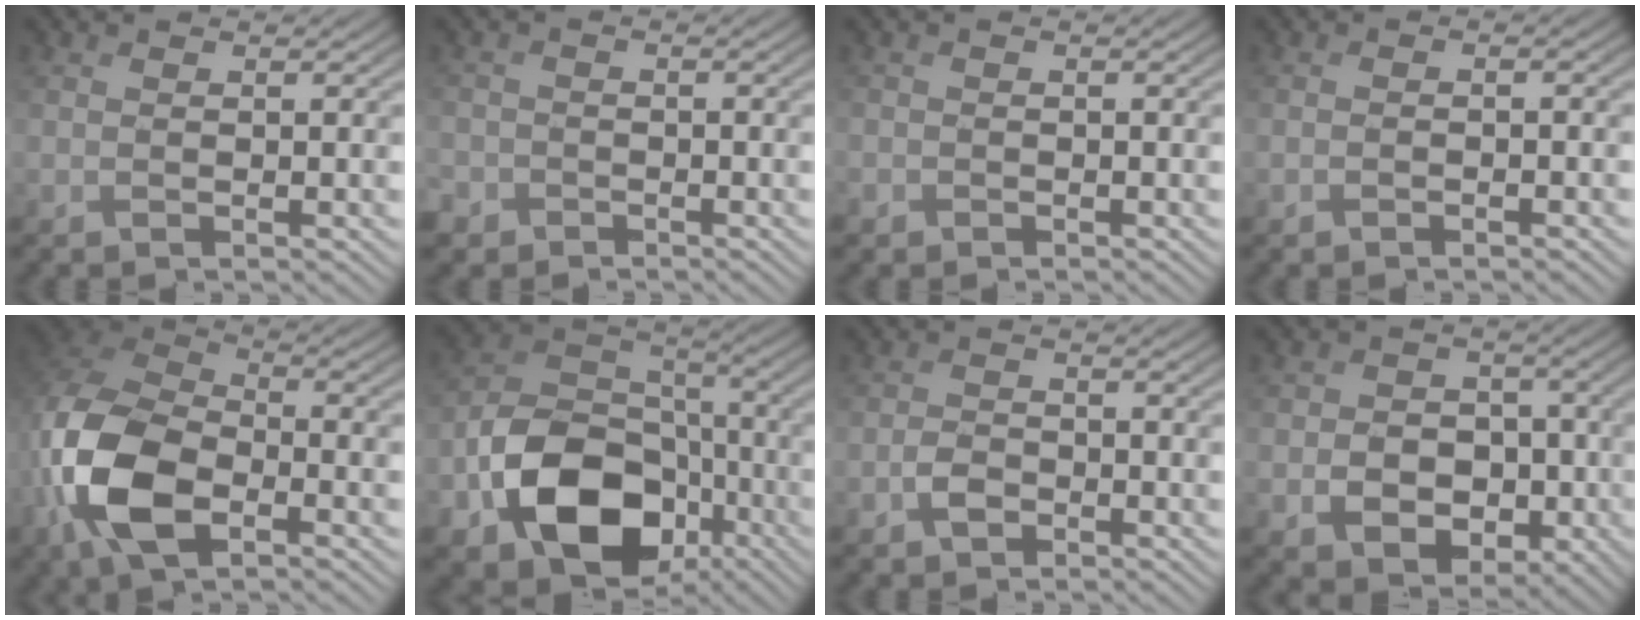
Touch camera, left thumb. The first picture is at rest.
{"total": 3.2, "force": [-1.8, 2.6, 0.3], "torque": [-0.007, -0.003, -0.046]}
{"total": 1.1, "force": [-0.5, 1.0, -0.1], "torque": [0.010, -0.003, -0.014]}
{"total": 0.8, "force": [-0.5, 0.0, 0.7], "torque": [-0.014, 0.002, -0.008]}
{"total": 12.7, "force": [-4.1, 7.1, 9.7], "torque": [-0.242, -0.013, -0.087]}
{"total": 14.4, "force": [-5.6, 10.3, 8.3], "torque": [-0.172, -0.027, -0.109]}
{"total": 2.1, "force": [-1.1, 1.4, 1.1], "torque": [-0.022, 0.004, -0.025]}
{"total": 7.7, "force": [-2.0, 6.3, 3.9], "torque": [-0.078, -0.016, -0.043]}